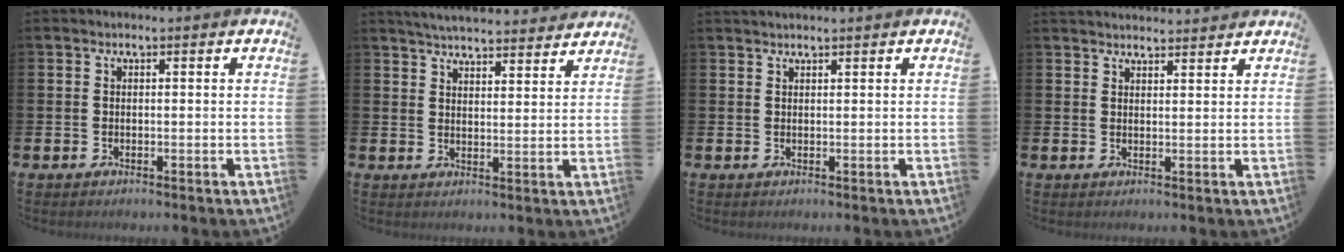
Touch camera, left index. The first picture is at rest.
{"total": 4.9, "force": [4.9, 0.4, 0.6], "torque": [-0.020, -0.029, 0.087]}
{"total": 0.7, "force": [0.6, -0.1, 0.0], "torque": [0.002, 0.000, 0.012]}
{"total": 2.4, "force": [2.3, 0.3, -0.1], "torque": [0.007, -0.015, 0.041]}